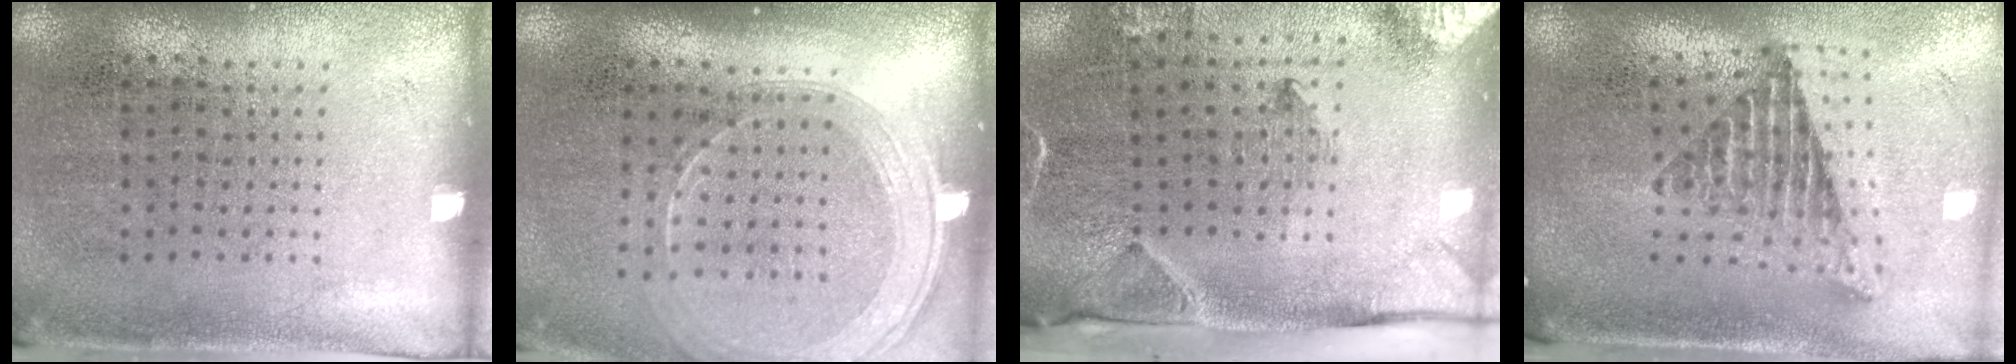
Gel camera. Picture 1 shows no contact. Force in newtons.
{"total": 1.8, "press": 1.6, "slide": 0.8}
{"total": 3.4, "press": 2.3, "slide": 2.4}
{"total": 2.4, "press": 1.6, "slide": 1.9}